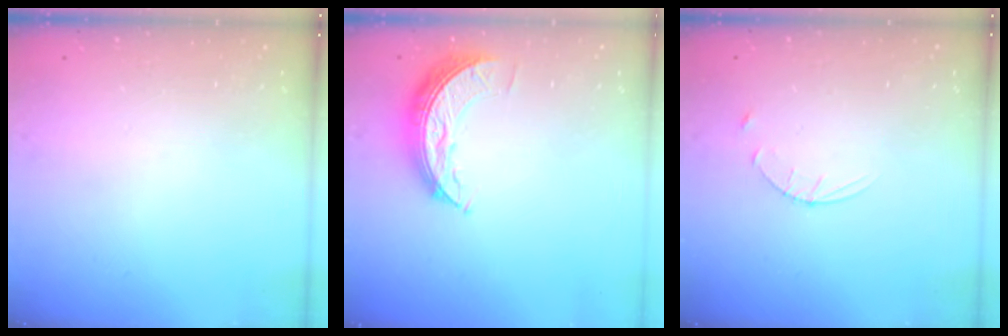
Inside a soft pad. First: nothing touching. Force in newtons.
{"total": 7.9, "press": 7.9, "slide": 0.6}
{"total": 4.9, "press": 4.9, "slide": 0.6}